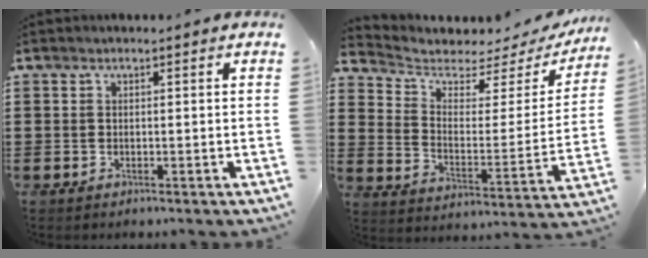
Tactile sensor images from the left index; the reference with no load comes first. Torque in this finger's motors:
{"motor_torque": [1.07, -1.07, 0.06, 0.00]}